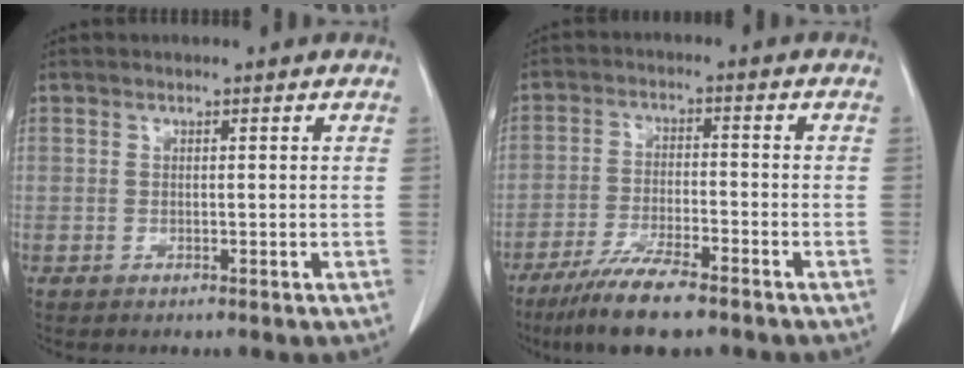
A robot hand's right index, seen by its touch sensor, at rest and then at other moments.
{"total": 9.2, "force": [-6.9, 1.1, 6.0], "torque": [-0.109, -0.023, -0.121]}